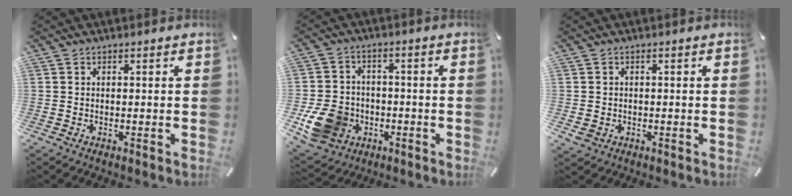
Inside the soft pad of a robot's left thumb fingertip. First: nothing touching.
{"total": 11.5, "force": [-3.7, 9.8, 4.9], "torque": [-0.108, 0.024, -0.061]}
{"total": 2.0, "force": [-0.5, 1.8, 0.8], "torque": [-0.015, 0.004, -0.011]}